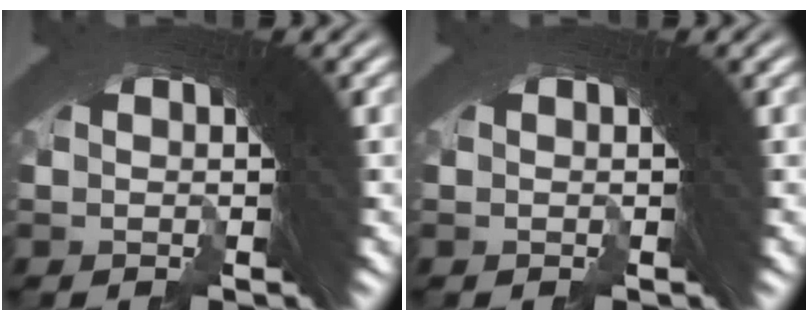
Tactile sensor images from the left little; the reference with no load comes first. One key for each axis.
{"total": 0.0}